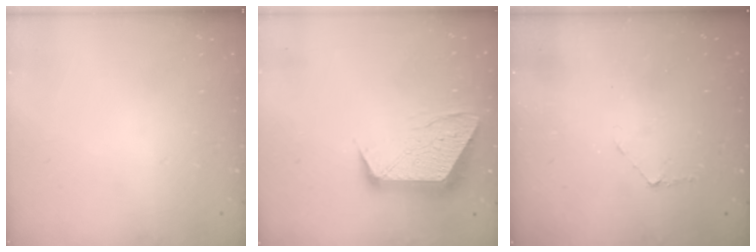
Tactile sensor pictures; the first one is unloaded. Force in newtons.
{"total": 11.8, "press": 11.8, "slide": 0.8}
{"total": 4.0, "press": 4.0, "slide": 0.4}